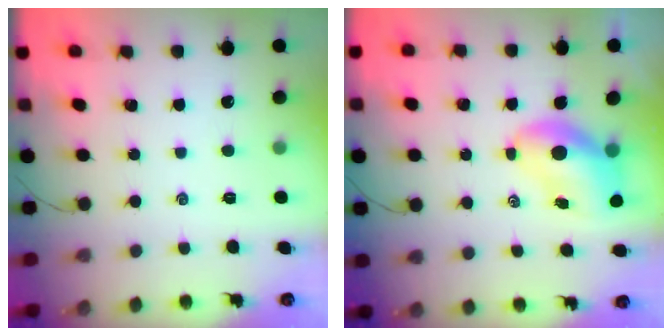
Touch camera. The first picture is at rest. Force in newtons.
{"total": 7.7, "press": 7.4, "slide": 2.1}